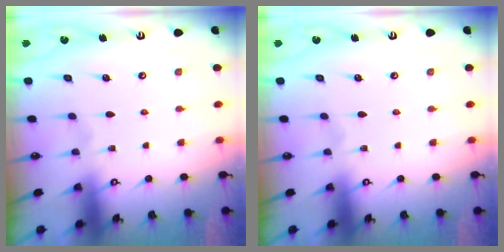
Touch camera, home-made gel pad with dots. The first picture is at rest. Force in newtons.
{"total": 0.0}